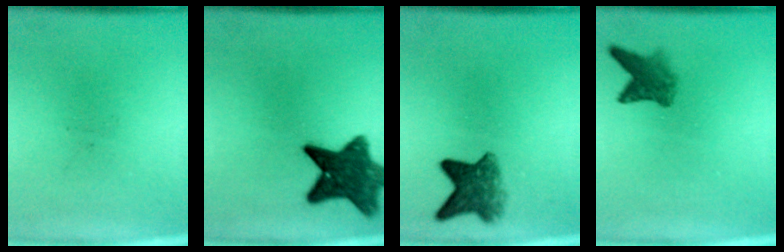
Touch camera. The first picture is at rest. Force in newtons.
{"total": 9.9}
{"total": 5.7}
{"total": 3.8}